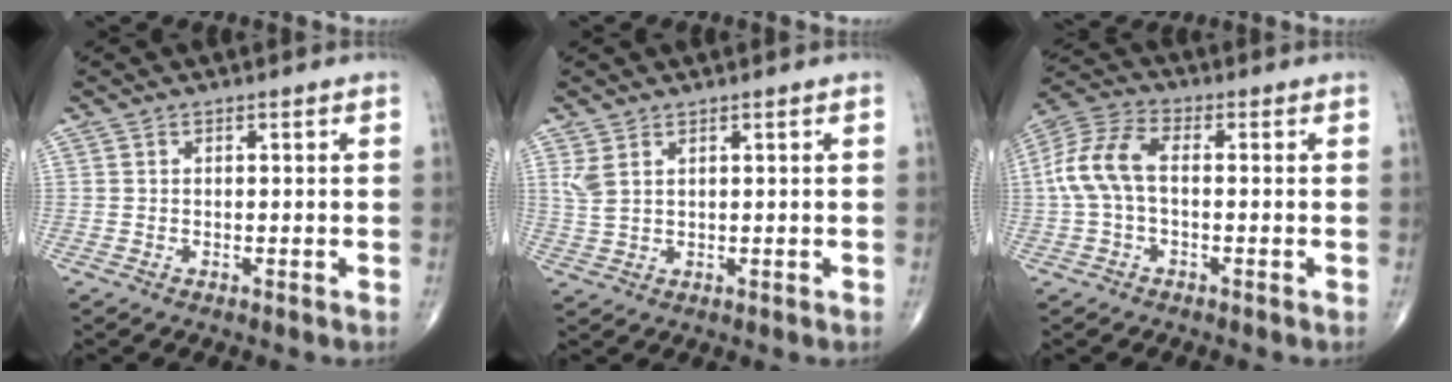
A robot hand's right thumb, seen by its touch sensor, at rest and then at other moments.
{"total": 3.0, "force": [1.6, 1.3, 2.2], "torque": [-0.052, 0.002, 0.043]}
{"total": 9.6, "force": [-0.3, 5.3, 7.9], "torque": [-0.178, 0.031, -0.012]}